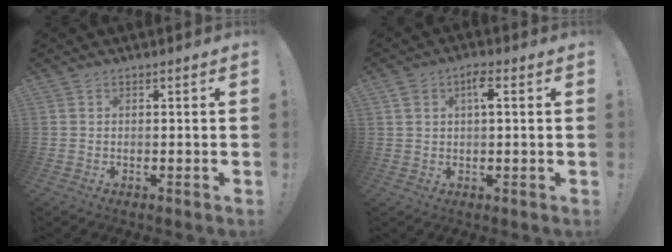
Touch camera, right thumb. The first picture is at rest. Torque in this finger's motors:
{"motor_torque": [0.50, 0.57, 0.30, -0.26, 0.02]}